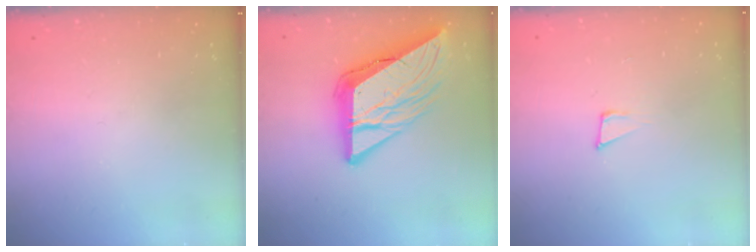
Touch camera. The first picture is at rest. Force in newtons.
{"total": 17.8, "press": 17.7, "slide": 2.2}
{"total": 5.5, "press": 5.4, "slide": 0.8}